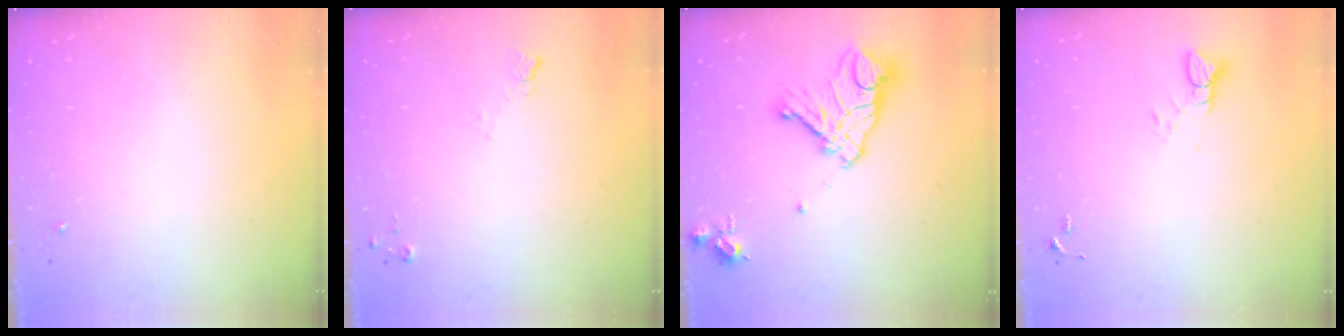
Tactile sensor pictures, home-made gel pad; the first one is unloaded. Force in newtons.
{"total": 5.7, "press": 5.6, "slide": 0.7}
{"total": 17.6, "press": 17.5, "slide": 1.9}
{"total": 3.9, "press": 3.9, "slide": 0.4}